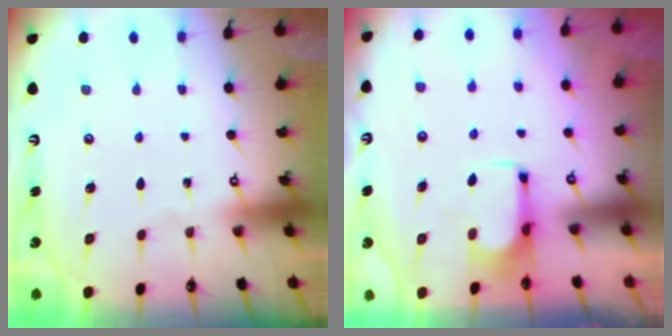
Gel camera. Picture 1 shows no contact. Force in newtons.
{"total": 0.9, "press": 0.2, "slide": 0.9}